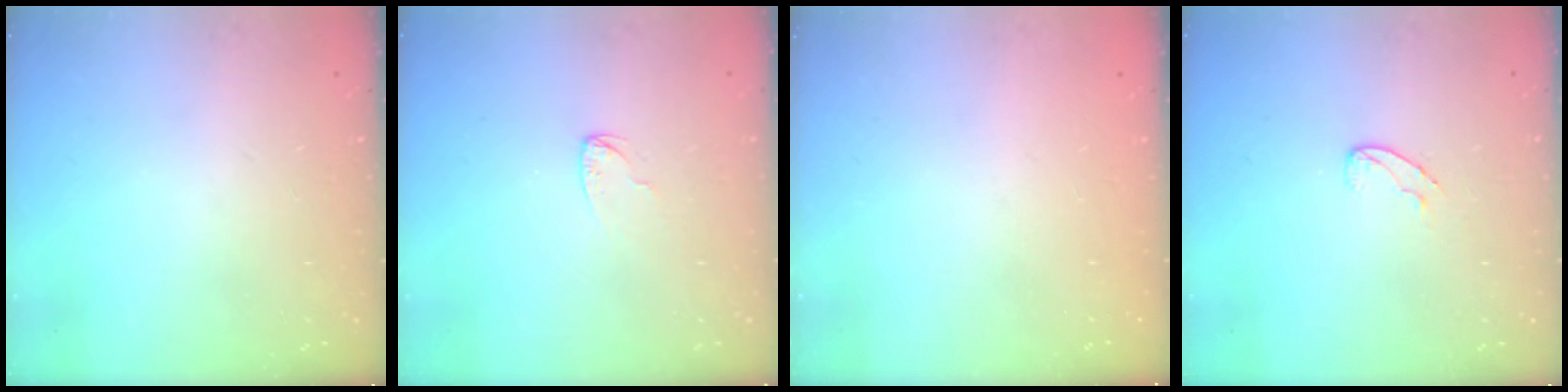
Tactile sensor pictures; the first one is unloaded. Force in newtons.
{"total": 2.6, "press": 2.6, "slide": 0.3}
{"total": 0.0}
{"total": 5.1, "press": 5.1, "slide": 0.5}